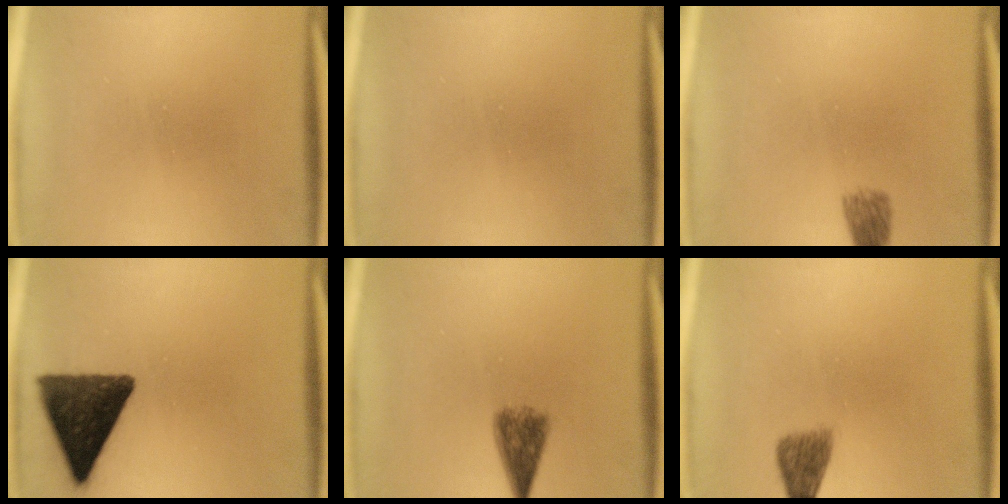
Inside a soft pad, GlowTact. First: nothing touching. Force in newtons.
{"total": 0.0}
{"total": 2.6}
{"total": 13.8}
{"total": 4.8}
{"total": 2.7}